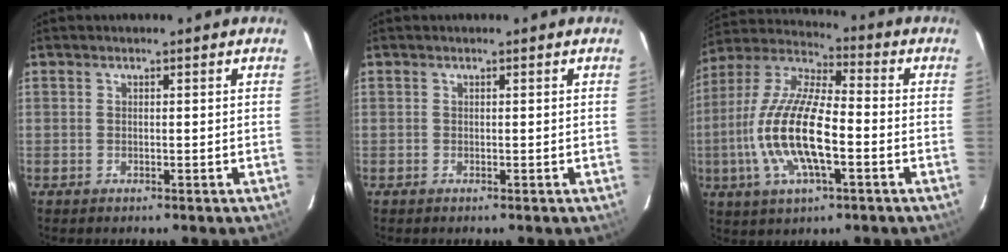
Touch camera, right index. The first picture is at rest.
{"total": 0.0}
{"total": 16.9, "force": [-4.2, 5.4, 15.4], "torque": [-0.315, -0.005, -0.085]}